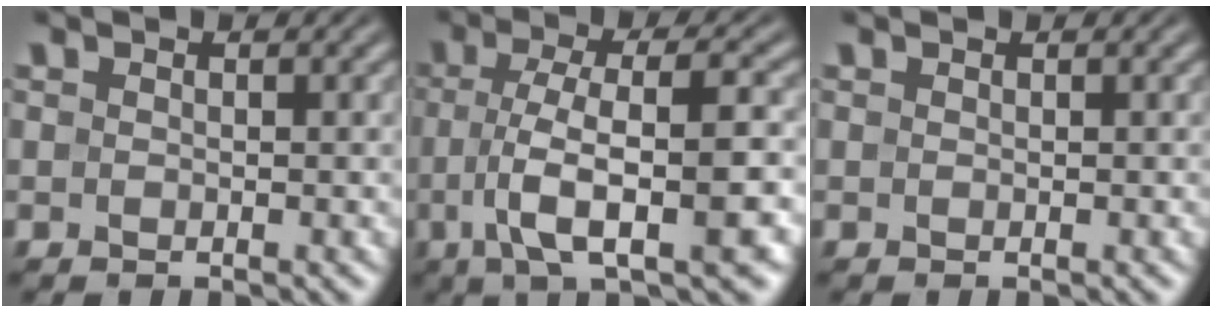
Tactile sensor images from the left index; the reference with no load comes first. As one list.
[{"total": 7.9, "force": [-1.9, 2.1, 7.4], "torque": [-0.120, 0.008, -0.036]}, {"total": 0.0}]